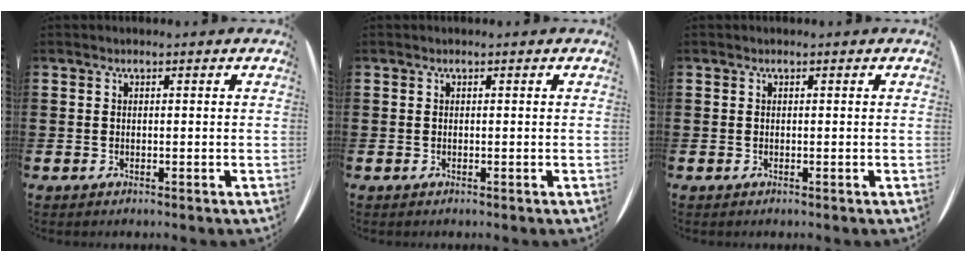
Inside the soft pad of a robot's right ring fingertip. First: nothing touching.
{"total": 0.0}
{"total": 0.0}